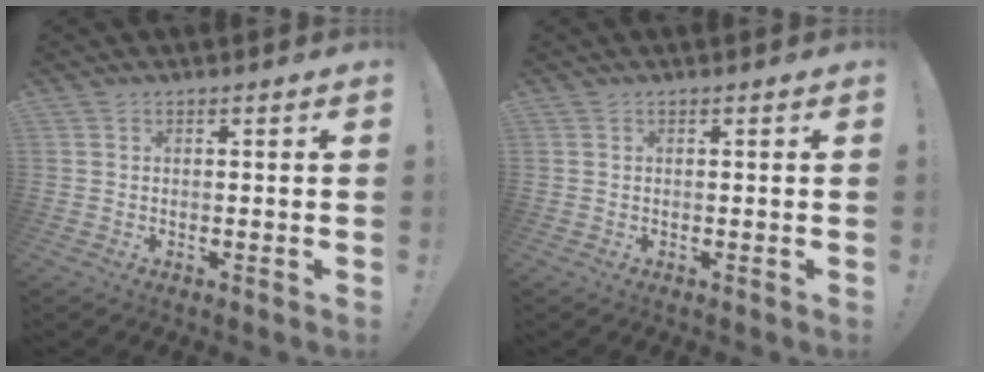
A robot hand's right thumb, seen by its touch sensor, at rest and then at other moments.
{"total": 0.0}